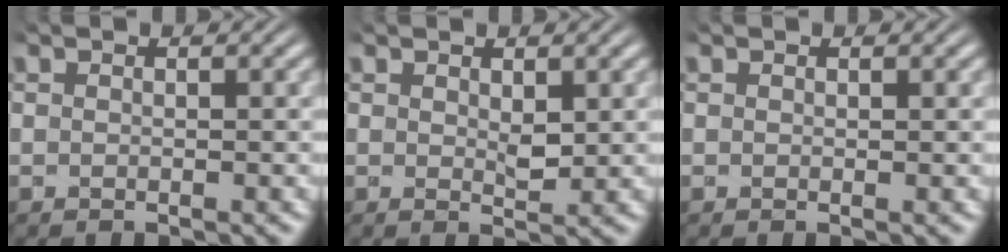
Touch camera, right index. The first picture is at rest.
{"total": 1.6, "force": [1.3, 0.3, 0.8], "torque": [-0.004, 0.000, 0.025]}
{"total": 0.6, "force": [0.6, 0.0, 0.0], "torque": [0.001, 0.006, 0.005]}